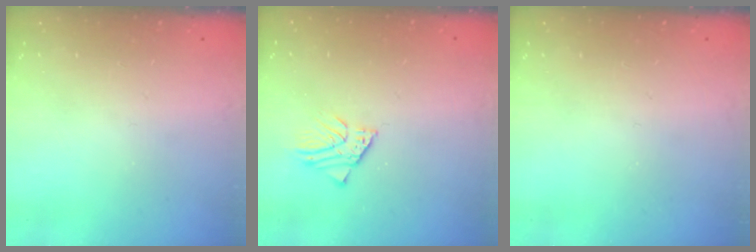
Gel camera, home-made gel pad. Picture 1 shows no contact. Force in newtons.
{"total": 1.4, "press": 1.4, "slide": 0.1}
{"total": 0.0}